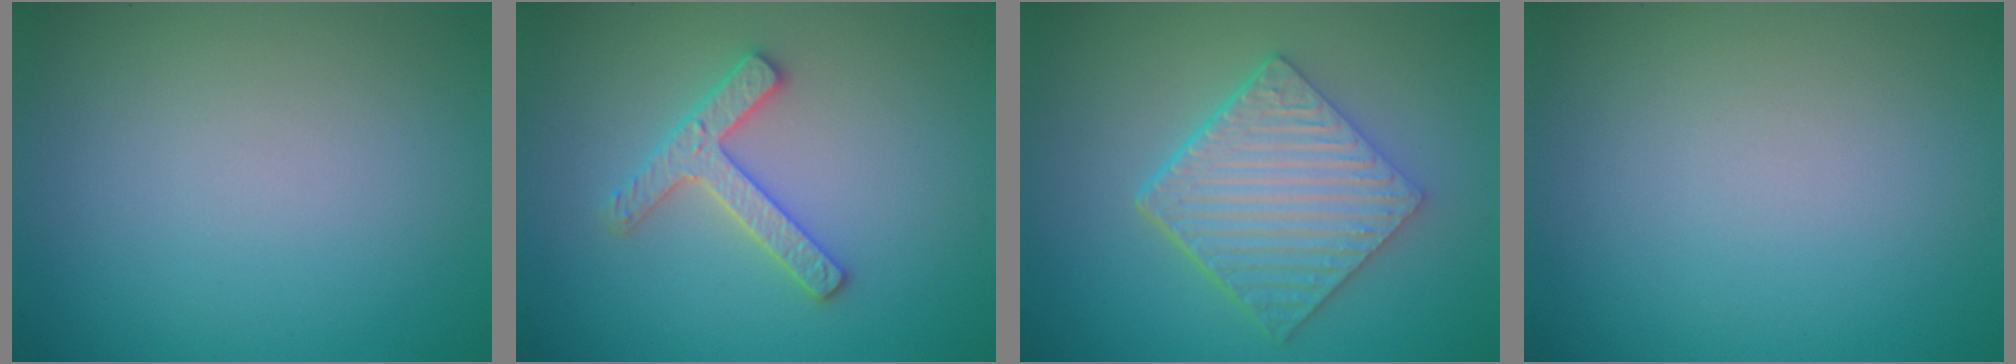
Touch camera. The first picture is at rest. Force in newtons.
{"total": 2.7, "press": 2.6, "slide": 0.5}
{"total": 6.2, "press": 4.5, "slide": 4.3}
{"total": 0.0}